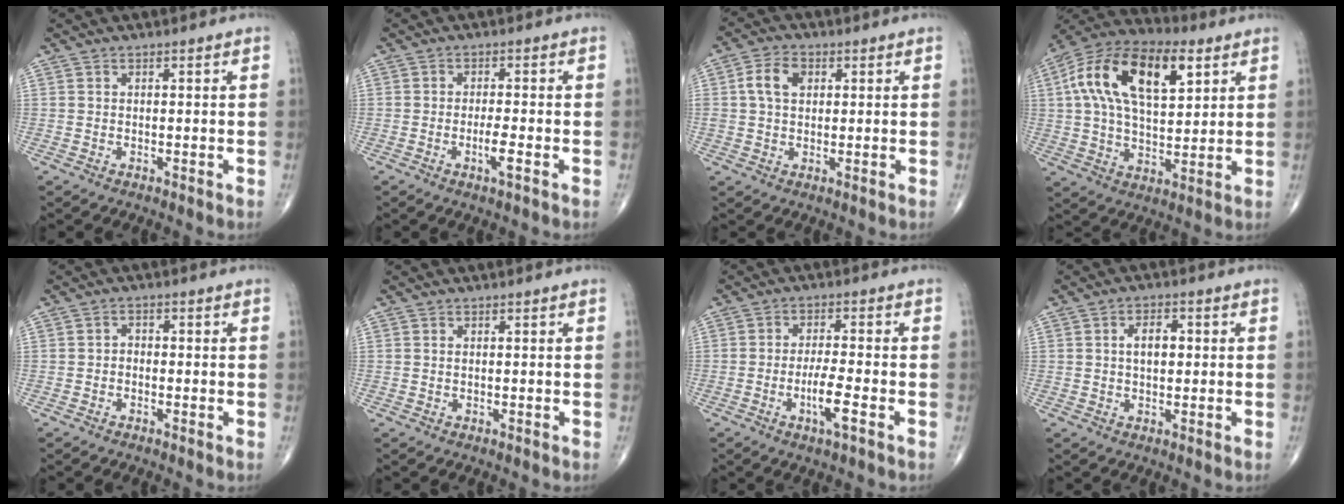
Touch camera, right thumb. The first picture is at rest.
{"total": 3.4, "force": [-1.3, 0.5, 3.1], "torque": [-0.062, 0.000, -0.026]}
{"total": 5.9, "force": [1.4, 4.1, 4.0], "torque": [-0.071, 0.008, 0.022]}
{"total": 20.6, "force": [6.8, 10.5, 16.4], "torque": [-0.284, 0.010, 0.111]}
{"total": 1.4, "force": [-0.5, 1.1, 0.7], "torque": [0.000, 0.007, -0.015]}
{"total": 0.0}
{"total": 6.0, "force": [-2.3, 1.0, 5.5], "torque": [-0.107, 0.008, -0.043]}
{"total": 4.5, "force": [0.6, 2.6, 3.6], "torque": [-0.054, 0.007, 0.007]}